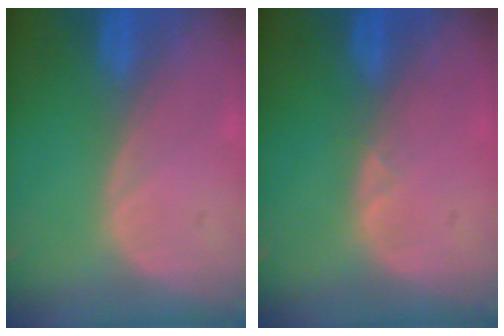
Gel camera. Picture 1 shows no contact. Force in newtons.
{"total": 0.7, "press": 0.6, "slide": 0.3}